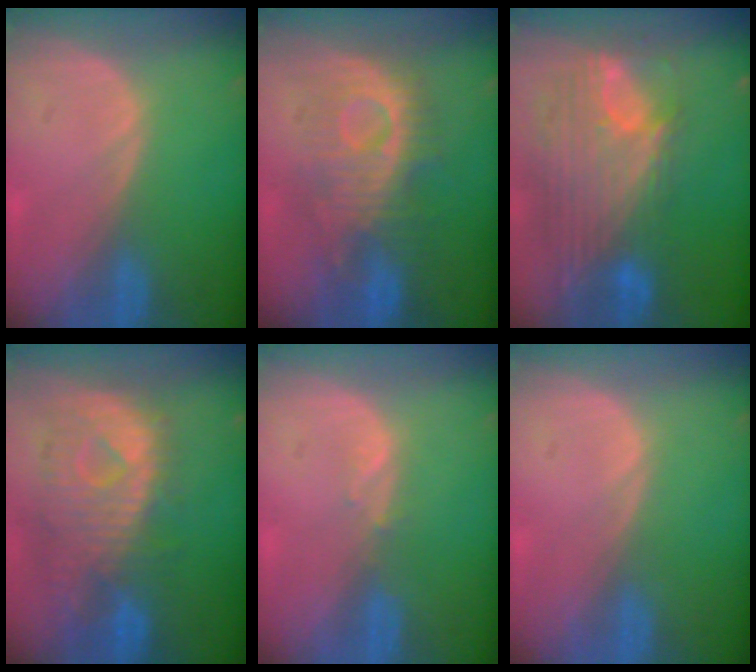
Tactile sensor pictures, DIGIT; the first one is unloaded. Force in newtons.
{"total": 9.1, "press": 9.1, "slide": 0.3}
{"total": 12.1, "press": 10.2, "slide": 6.4}
{"total": 10.8, "press": 9.6, "slide": 4.9}
{"total": 1.1, "press": 1.0, "slide": 0.4}
{"total": 0.5, "press": 0.1, "slide": 0.5}